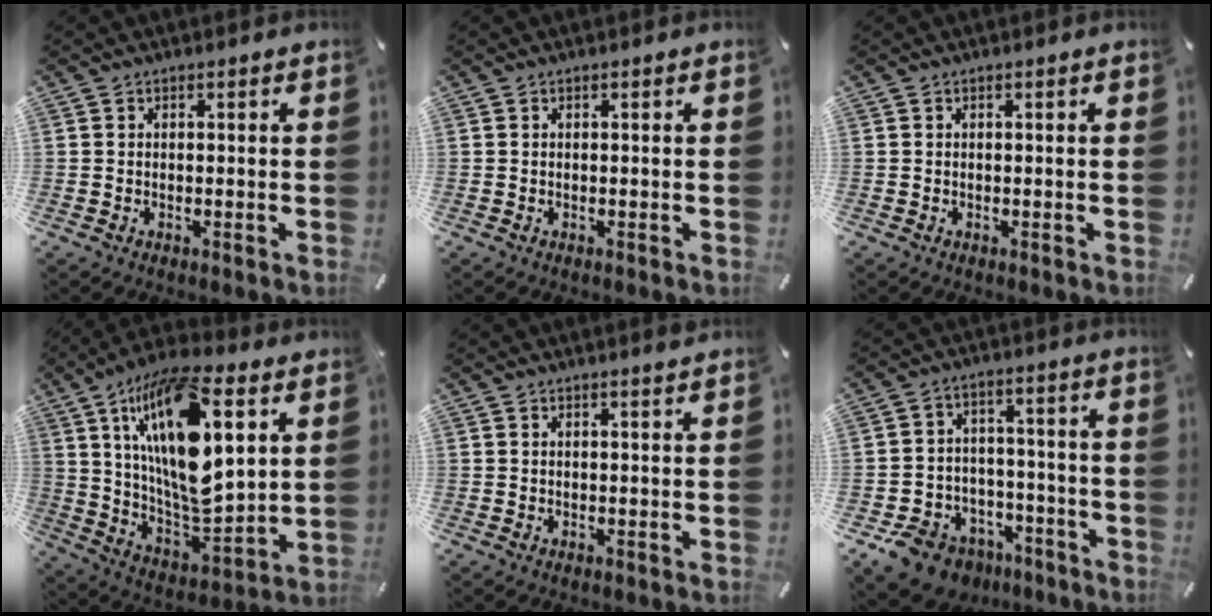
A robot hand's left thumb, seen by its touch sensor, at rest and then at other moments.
{"total": 0.0}
{"total": 0.0}
{"total": 23.5, "force": [9.7, 9.9, 19.0], "torque": [-0.381, -0.054, 0.157]}
{"total": 1.0, "force": [0.9, -0.1, 0.4], "torque": [-0.007, -0.002, 0.017]}
{"total": 10.5, "force": [-7.1, 7.3, 2.7], "torque": [-0.043, 0.057, -0.119]}